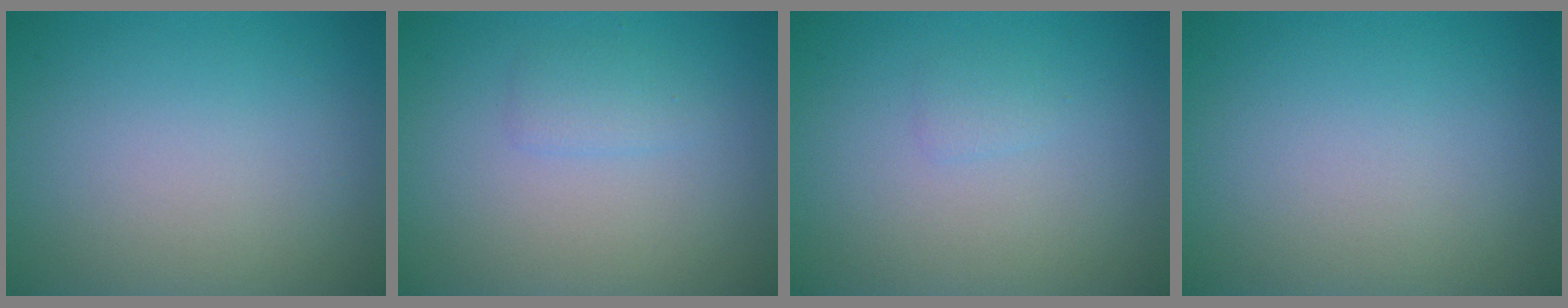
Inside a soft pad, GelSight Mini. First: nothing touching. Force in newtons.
{"total": 1.2, "press": 1.2, "slide": 0.0}
{"total": 0.7, "press": 0.7, "slide": 0.1}
{"total": 0.0}